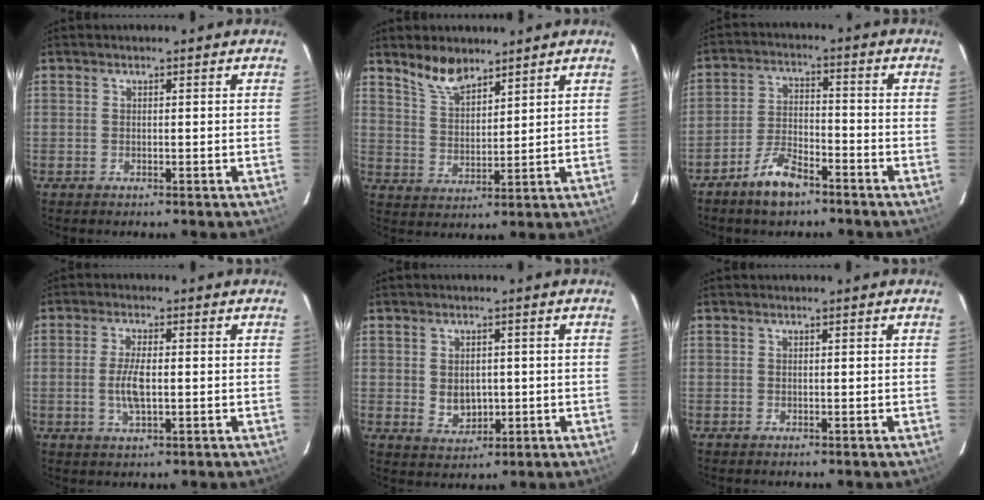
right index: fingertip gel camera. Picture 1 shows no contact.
{"total": 6.9, "force": [5.7, 2.4, 3.1], "torque": [-0.058, 0.006, 0.112]}
{"total": 7.6, "force": [-5.7, 2.9, 4.2], "torque": [-0.097, 0.005, -0.104]}
{"total": 5.3, "force": [-0.6, 1.8, 5.0], "torque": [-0.100, -0.003, -0.010]}
{"total": 5.0, "force": [-0.2, 3.9, 3.1], "torque": [-0.054, -0.003, 0.007]}
{"total": 0.0}